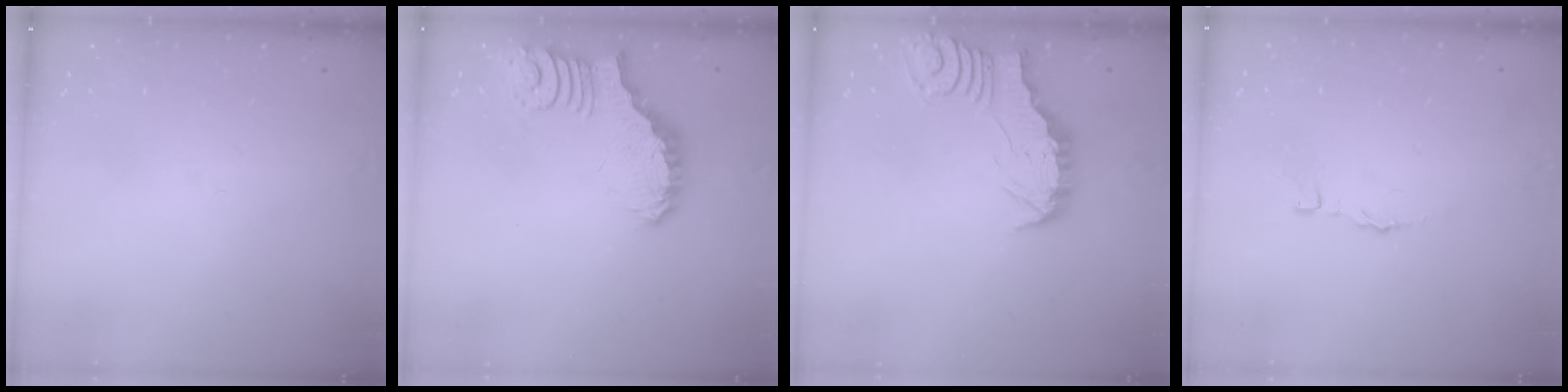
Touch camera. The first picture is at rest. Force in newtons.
{"total": 3.2, "press": 3.1, "slide": 0.6}
{"total": 3.0, "press": 3.0, "slide": 0.3}
{"total": 2.9, "press": 2.9, "slide": 0.3}